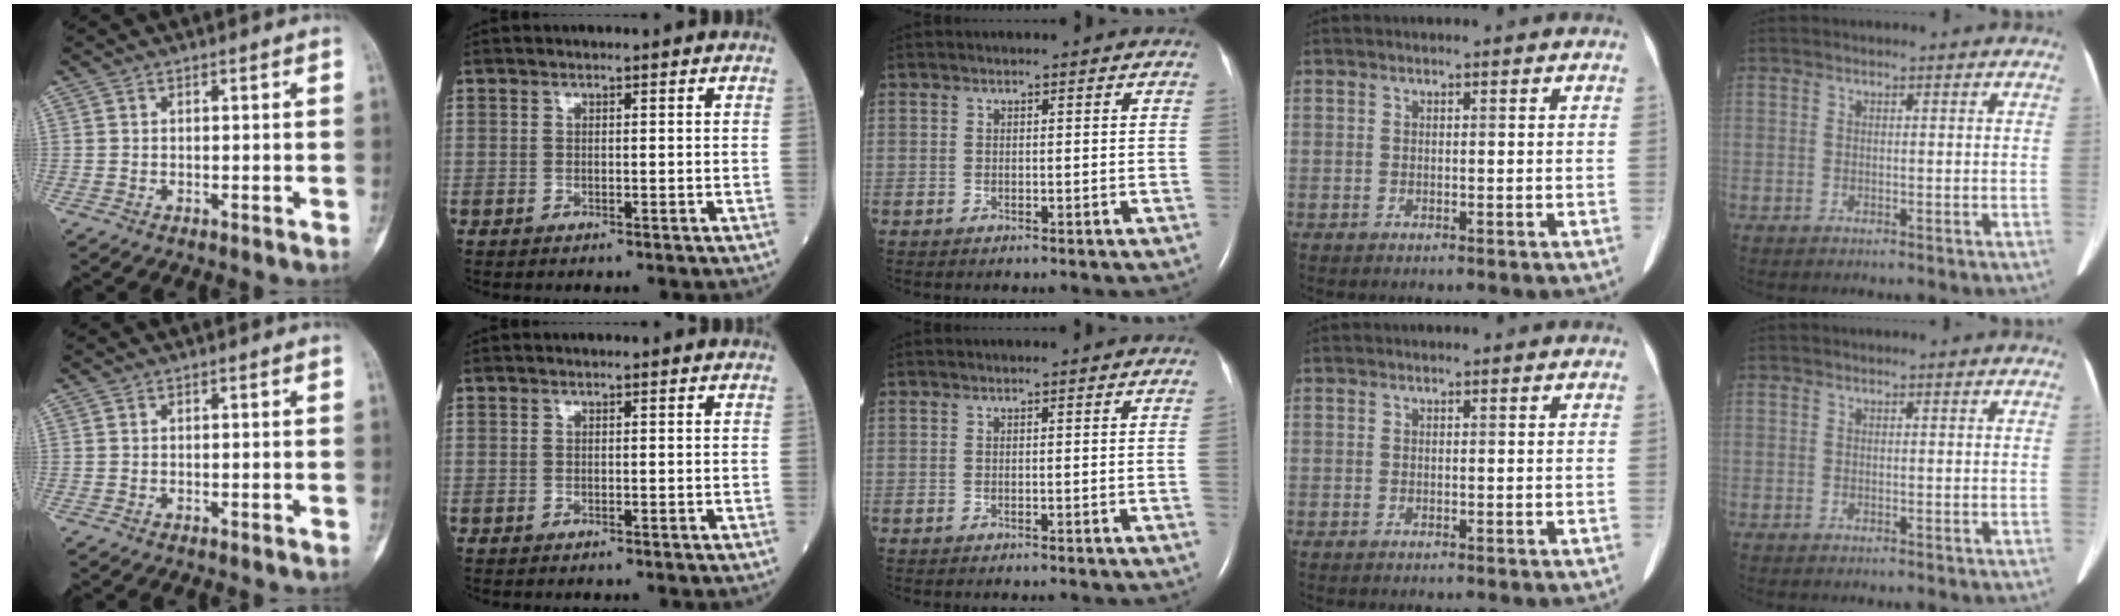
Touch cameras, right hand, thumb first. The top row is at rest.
{"middle": {"total": 0.6, "force": [0.0, -0.2, 0.5], "torque": [-0.007, -0.002, 0.000]}}